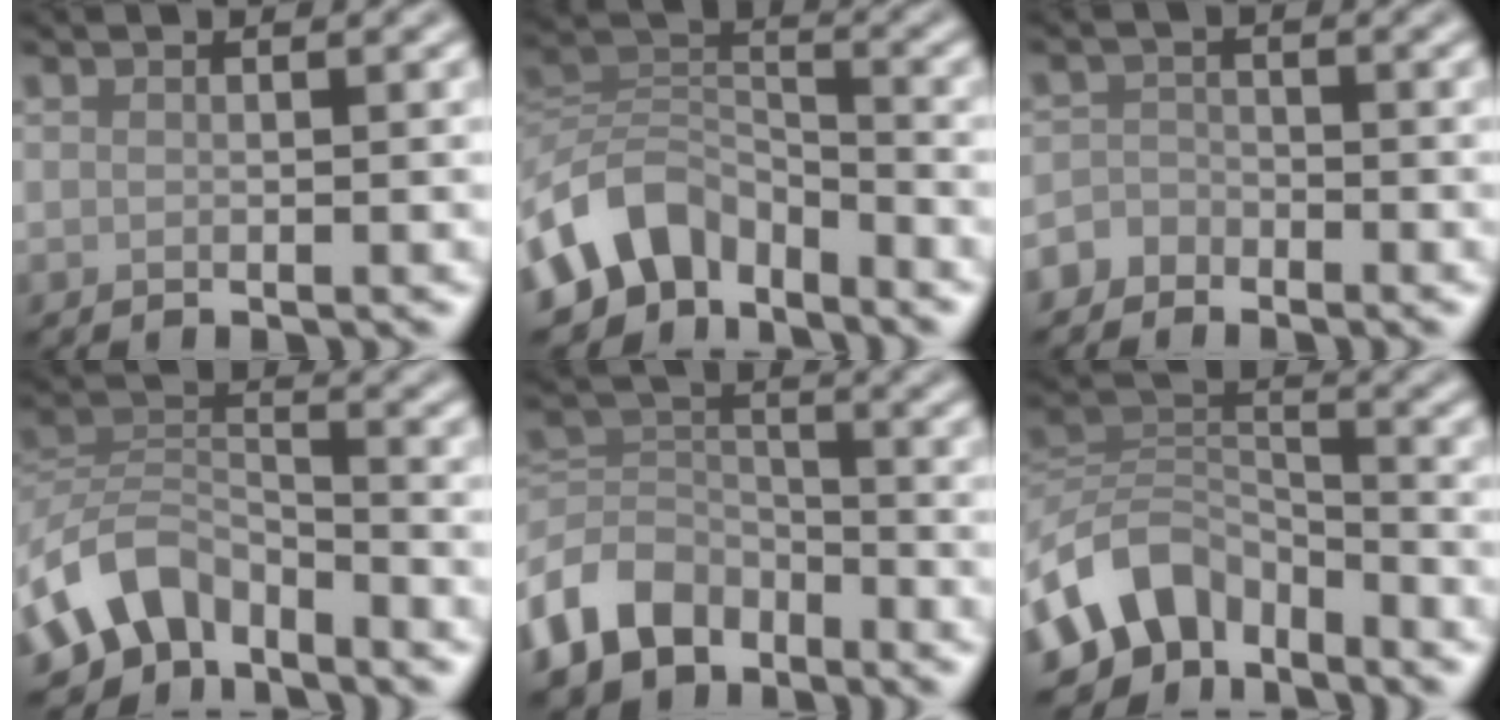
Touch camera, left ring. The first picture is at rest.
{"total": 6.6, "force": [-4.8, 3.9, 2.3], "torque": [-0.023, -0.004, -0.102]}
{"total": 1.8, "force": [-1.5, 1.0, 0.0], "torque": [0.004, 0.008, -0.032]}
{"total": 6.3, "force": [-4.5, 3.7, 2.4], "torque": [-0.031, -0.005, -0.095]}
{"total": 6.8, "force": [-4.4, 4.5, 2.6], "torque": [-0.054, -0.004, -0.103]}
{"total": 7.1, "force": [-4.9, 4.4, 2.6], "torque": [-0.028, -0.003, -0.105]}